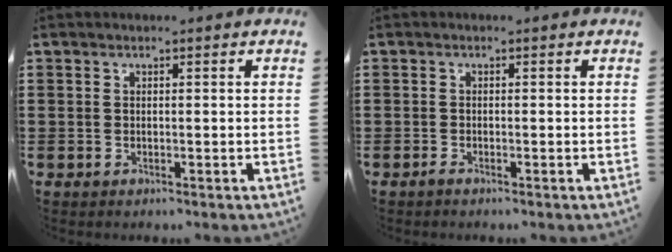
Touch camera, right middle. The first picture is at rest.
{"total": 0.7, "force": [-0.7, 0.0, 0.3], "torque": [-0.009, -0.005, -0.012]}